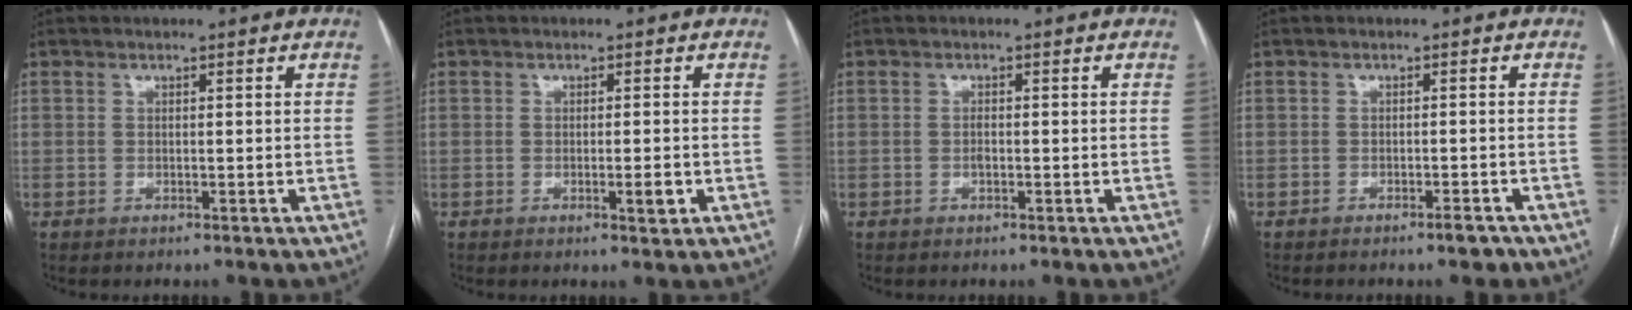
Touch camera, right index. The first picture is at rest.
{"total": 2.0, "force": [-0.7, 0.3, 1.9], "torque": [-0.027, -0.003, -0.008]}
{"total": 0.8, "force": [-0.3, 0.3, 0.7], "torque": [-0.015, 0.001, -0.006]}
{"total": 1.9, "force": [-1.4, 0.4, 1.1], "torque": [-0.017, 0.000, -0.018]}